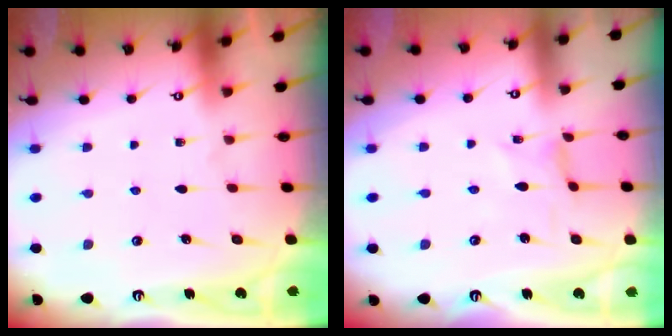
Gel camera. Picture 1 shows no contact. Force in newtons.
{"total": 0.5, "press": 0.5, "slide": 0.0}